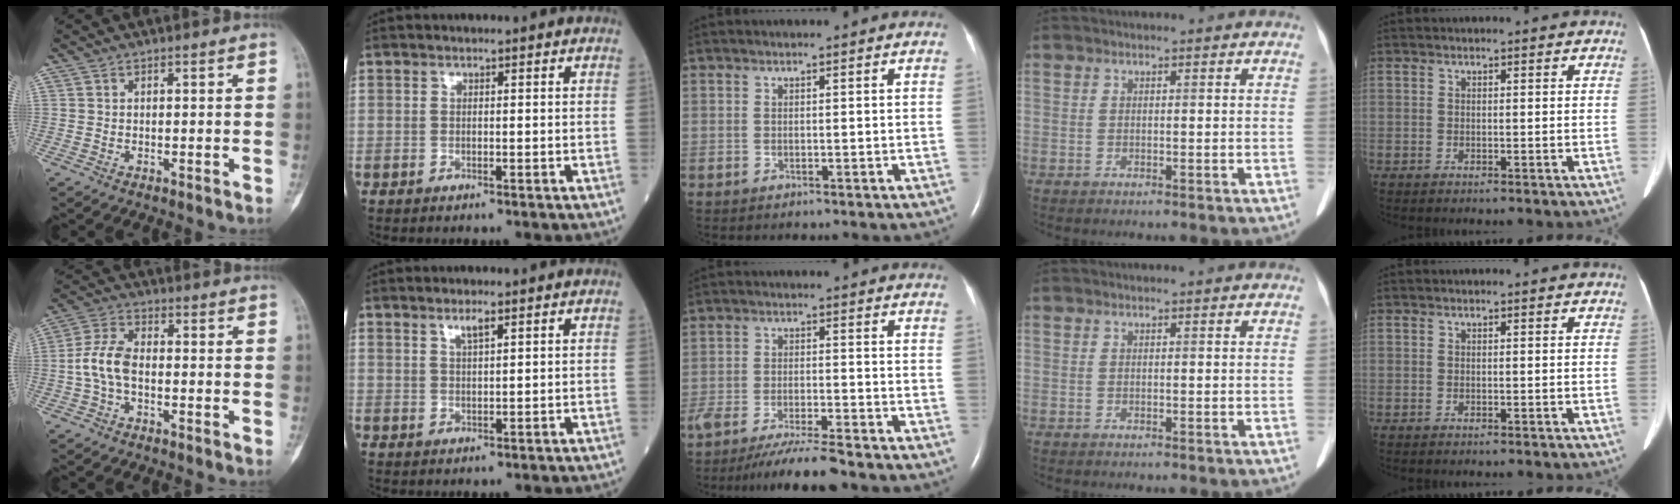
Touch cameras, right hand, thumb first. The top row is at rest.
{"thumb": {"total": 7.3, "force": [-1.2, 4.2, 5.9], "torque": [-0.129, 0.021, -0.030]}, "index": {"total": 2.0, "force": [1.3, 0.2, 1.5], "torque": [-0.031, 0.001, 0.027]}, "middle": {"total": 8.5, "force": [-7.3, 0.0, 4.3], "torque": [-0.068, -0.025, -0.121]}}